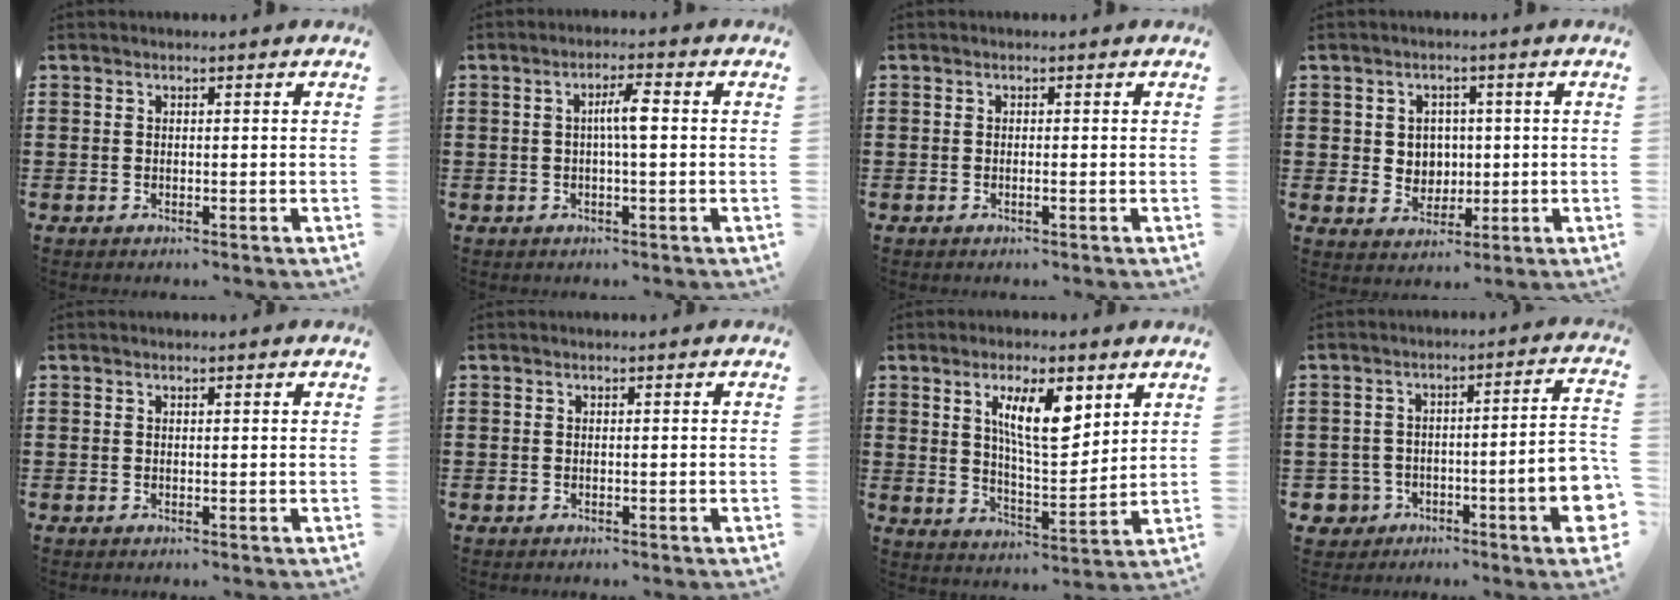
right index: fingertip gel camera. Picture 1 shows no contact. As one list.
[{"total": 3.8, "force": [0.1, 0.5, 3.8], "torque": [-0.071, 0.003, -0.002]}, {"total": 0.6, "force": [-0.2, 0.0, 0.6], "torque": [-0.010, -0.003, -0.003]}, {"total": 3.8, "force": [0.4, 3.5, 1.4], "torque": [-0.027, 0.002, 0.003]}, {"total": 0.0}, {"total": 0.0}, {"total": 10.1, "force": [4.7, 3.5, 8.2], "torque": [-0.154, 0.001, 0.079]}, {"total": 8.2, "force": [-3.0, 3.3, 6.9], "torque": [-0.127, -0.004, -0.051]}]